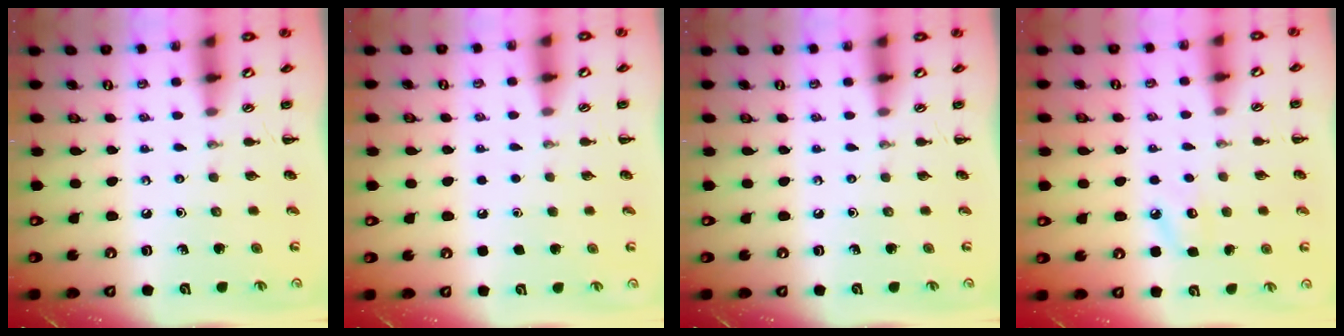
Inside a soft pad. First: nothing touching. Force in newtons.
{"total": 1.8, "press": 1.8, "slide": 0.1}
{"total": 0.0}
{"total": 7.1, "press": 6.8, "slide": 2.0}